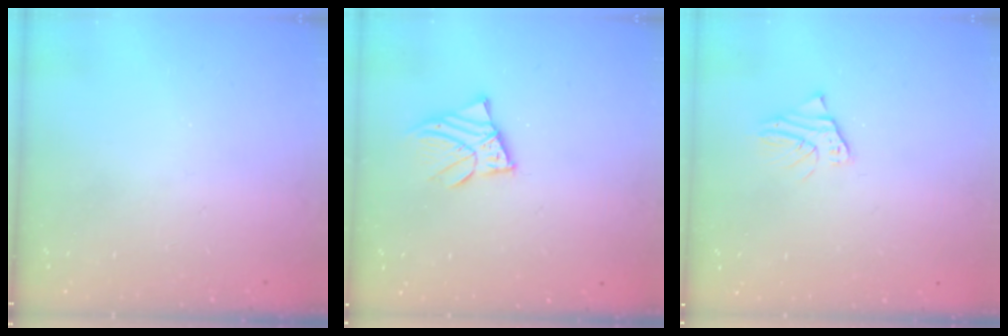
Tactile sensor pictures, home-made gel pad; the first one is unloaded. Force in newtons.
{"total": 5.9, "press": 5.9, "slide": 0.9}
{"total": 2.8, "press": 2.8, "slide": 0.3}